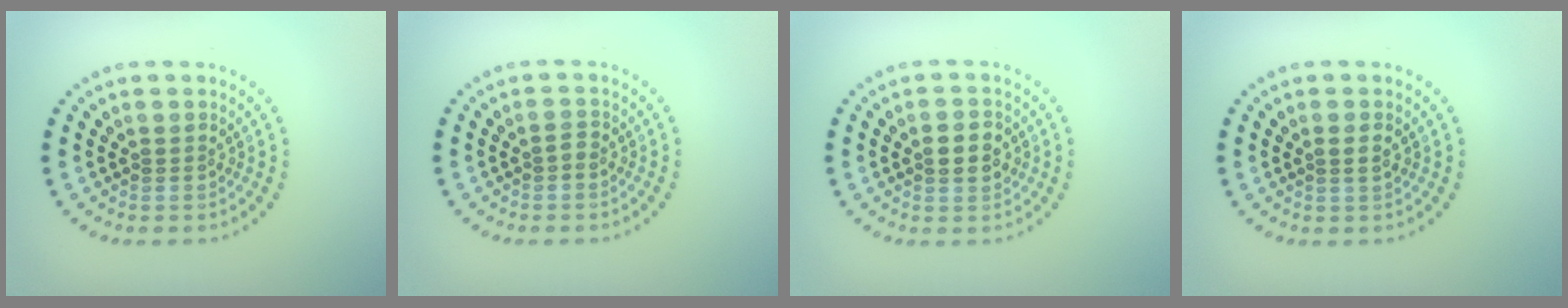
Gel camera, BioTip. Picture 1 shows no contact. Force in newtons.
{"total": 0.6, "press": 0.5, "slide": 0.2}
{"total": 2.6, "press": 2.6, "slide": 0.2}
{"total": 1.1, "press": 1.0, "slide": 0.5}